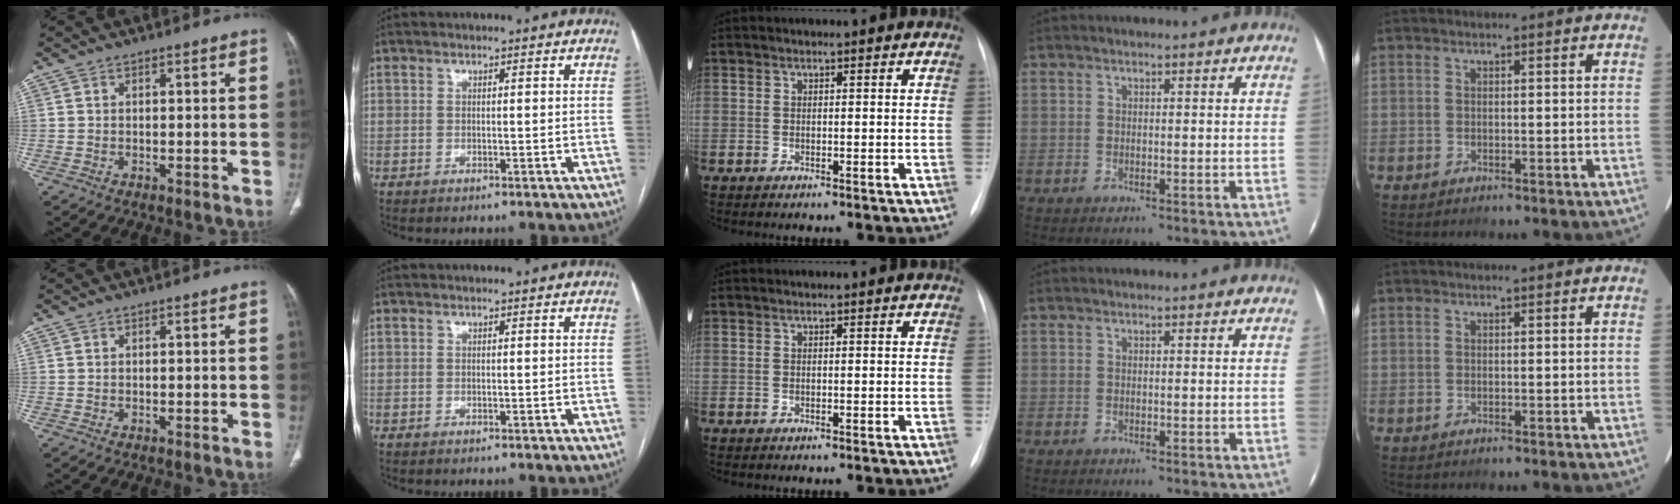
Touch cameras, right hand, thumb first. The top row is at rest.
{}